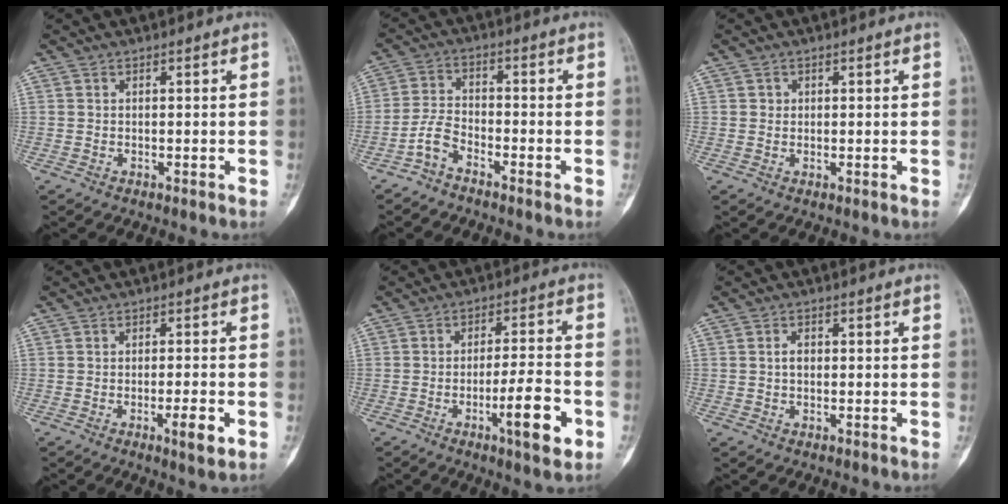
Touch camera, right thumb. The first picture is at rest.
{"total": 4.3, "force": [-3.3, 1.7, 2.1], "torque": [-0.042, 0.026, -0.074]}
{"total": 0.8, "force": [0.1, 0.8, 0.1], "torque": [0.003, 0.003, 0.001]}
{"total": 4.6, "force": [-1.7, 0.8, 4.2], "torque": [-0.066, 0.000, -0.024]}
{"total": 10.0, "force": [-3.9, 2.0, 9.0], "torque": [-0.136, 0.018, -0.059]}
{"total": 1.6, "force": [0.0, 1.1, 1.1], "torque": [-0.017, 0.005, -0.003]}